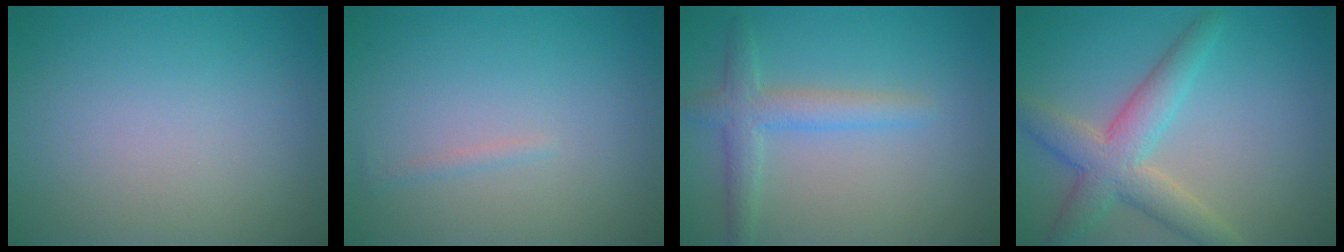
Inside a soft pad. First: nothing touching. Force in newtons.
{"total": 0.6, "press": 0.6, "slide": 0.0}
{"total": 3.0, "press": 3.0, "slide": 0.2}
{"total": 5.1, "press": 5.1, "slide": 0.3}